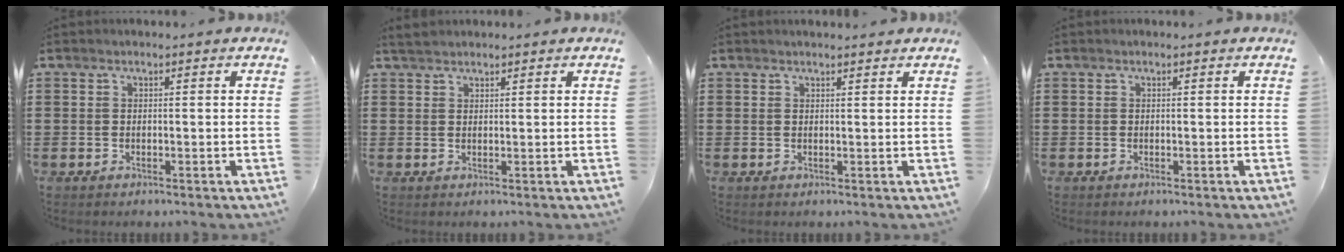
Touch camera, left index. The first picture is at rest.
{"total": 1.6, "force": [1.5, 0.5, 0.5], "torque": [-0.014, 0.003, 0.029]}
{"total": 0.9, "force": [0.9, 0.1, 0.2], "torque": [-0.005, 0.000, 0.017]}
{"total": 0.0}